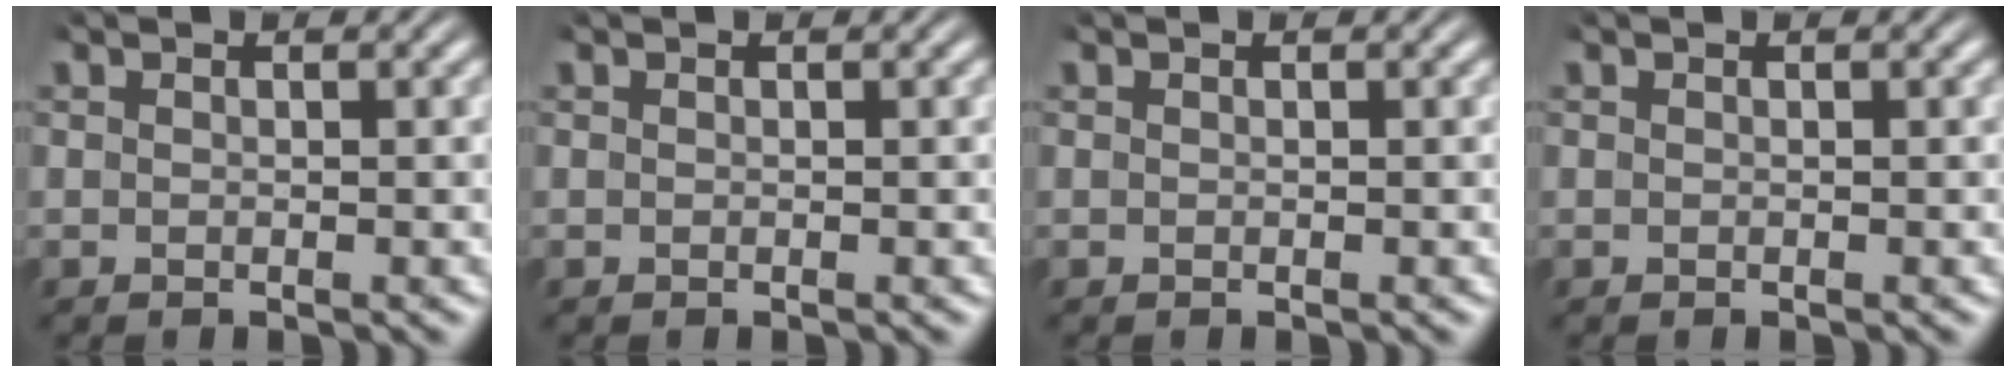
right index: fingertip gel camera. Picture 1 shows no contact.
{"total": 0.0}
{"total": 0.0}
{"total": 0.0}